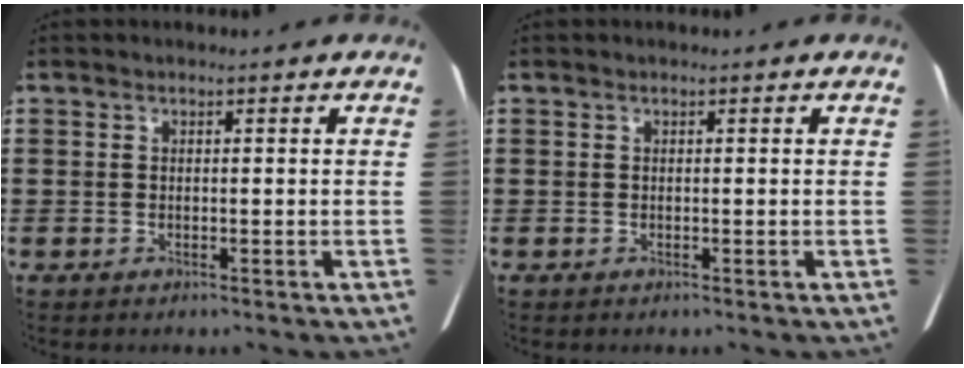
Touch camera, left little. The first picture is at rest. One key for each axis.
{"total": 0.0}